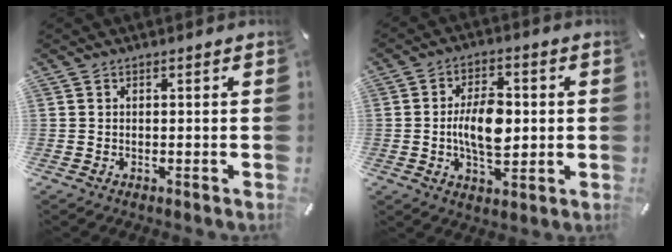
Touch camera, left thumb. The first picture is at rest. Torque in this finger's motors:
{"motor_torque": [0.70, 0.71, 0.43, 0.13, 0.11]}